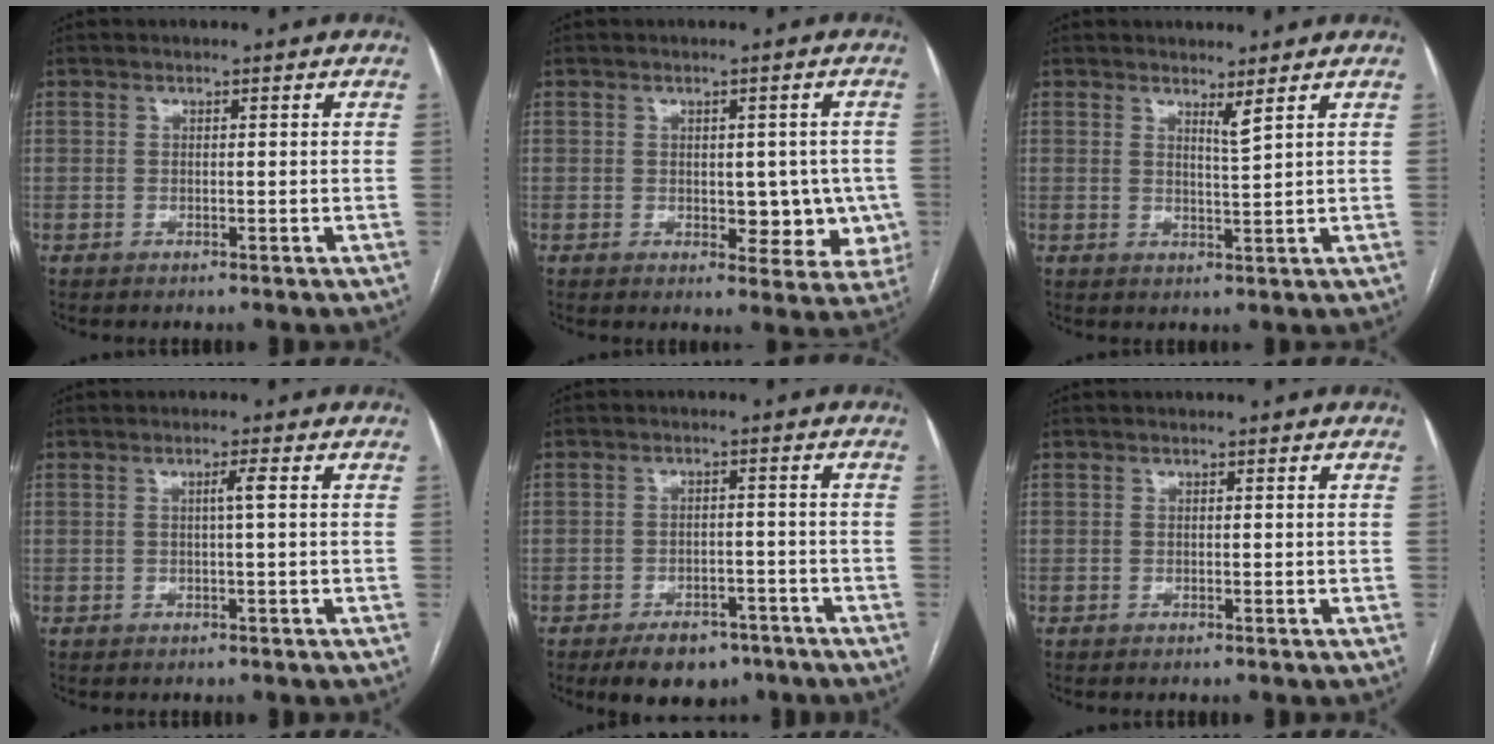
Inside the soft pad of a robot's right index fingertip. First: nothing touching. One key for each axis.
{"total": 7.3, "fx": -0.7, "fy": 4.3, "fz": 5.8, "tx": -0.044, "ty": 0.012, "tz": 0.000}
{"total": 1.9, "fx": 1.5, "fy": -0.5, "fz": 1.0, "tx": -0.020, "ty": -0.014, "tz": 0.030}
{"total": 1.5, "fx": 0.2, "fy": -0.3, "fz": 1.4, "tx": -0.022, "ty": 0.005, "tz": 0.003}
{"total": 7.2, "fx": -5.1, "fy": 4.1, "fz": 3.1, "tx": -0.044, "ty": 0.005, "tz": -0.071}
{"total": 0.0}